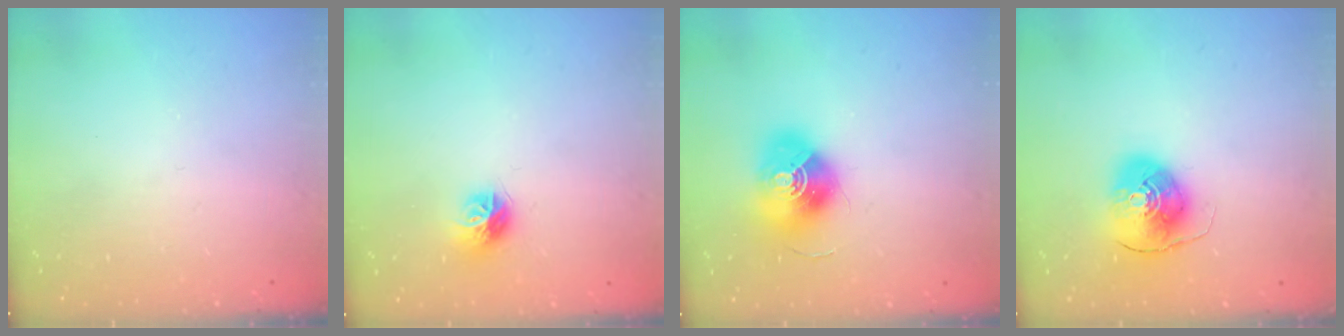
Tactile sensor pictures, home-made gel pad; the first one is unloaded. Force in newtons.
{"total": 8.8, "press": 8.8, "slide": 0.4}
{"total": 16.2, "press": 16.2, "slide": 0.5}
{"total": 10.2, "press": 10.1, "slide": 1.5}